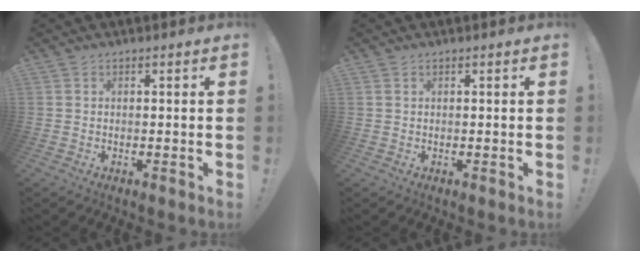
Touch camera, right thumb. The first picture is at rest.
{"total": 0.0}